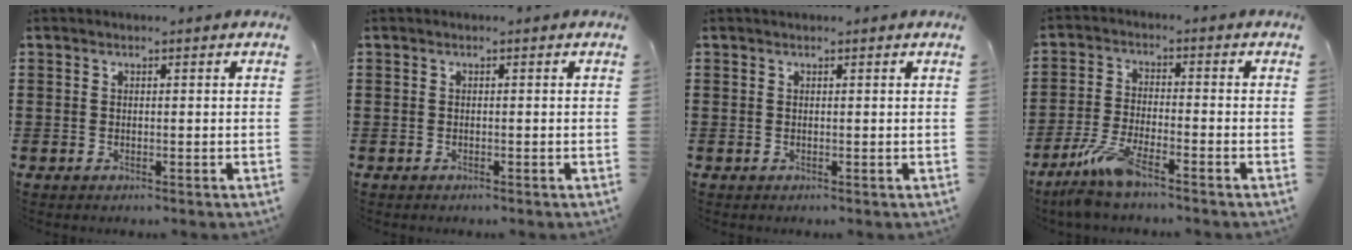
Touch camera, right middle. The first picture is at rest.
{"total": 0.0}
{"total": 0.0}
{"total": 7.0, "force": [-5.2, 1.1, 4.6], "torque": [-0.111, -0.016, -0.102]}